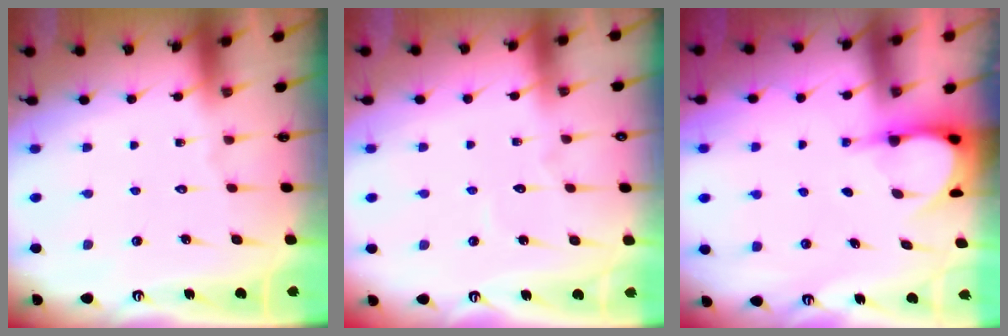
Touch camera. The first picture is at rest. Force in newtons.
{"total": 2.9, "press": 2.9, "slide": 0.3}
{"total": 3.8, "press": 3.8, "slide": 0.3}